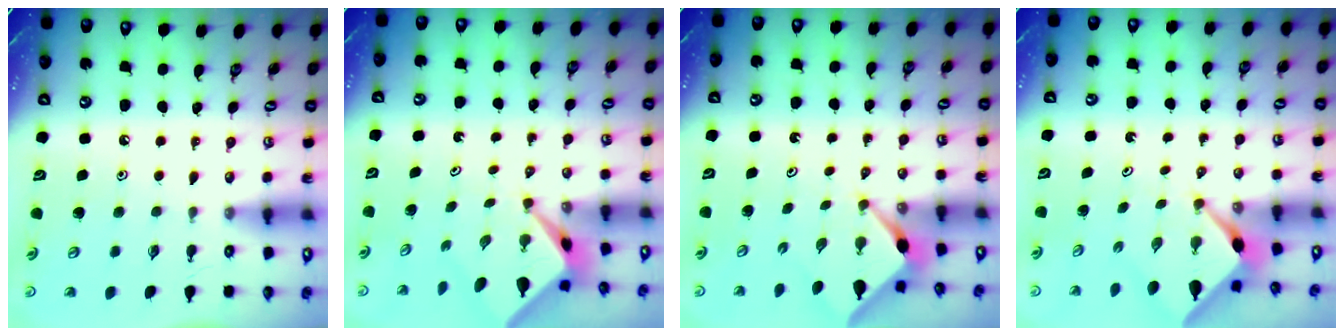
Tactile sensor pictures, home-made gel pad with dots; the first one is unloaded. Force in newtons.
{"total": 3.3, "press": 3.3, "slide": 0.1}
{"total": 3.8, "press": 3.8, "slide": 0.3}
{"total": 2.8, "press": 2.8, "slide": 0.3}